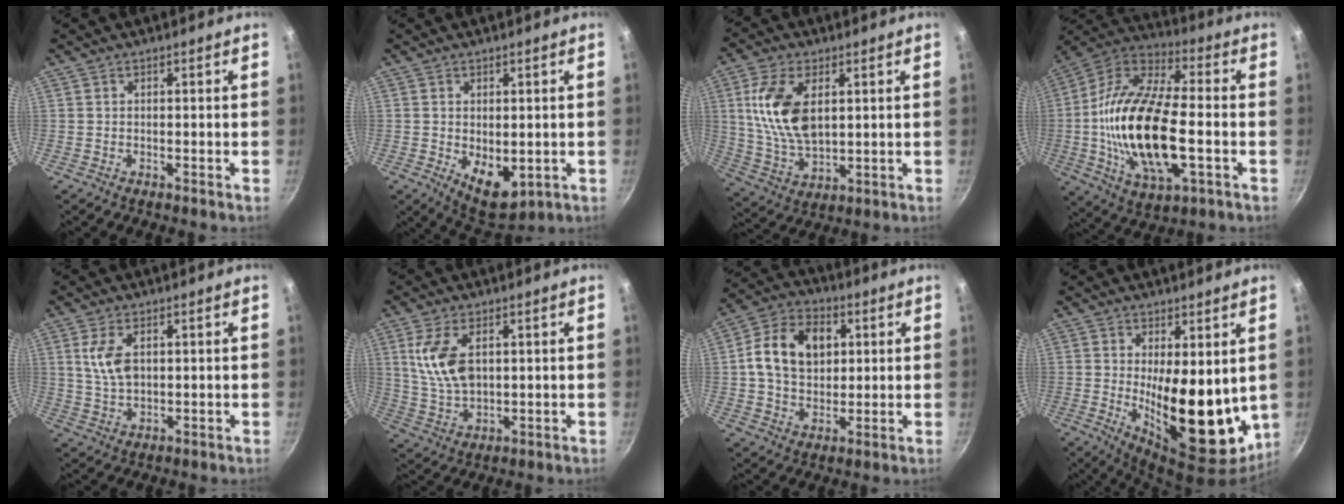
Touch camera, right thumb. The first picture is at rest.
{"total": 8.0, "force": [-0.9, 4.8, 6.3], "torque": [-0.076, -0.017, 0.003]}
{"total": 13.8, "force": [3.4, 7.7, 11.0], "torque": [-0.205, -0.017, 0.072]}
{"total": 24.3, "force": [-3.2, 10.9, 21.5], "torque": [-0.415, 0.023, -0.068]}
{"total": 6.5, "force": [1.7, 3.7, 5.1], "torque": [-0.093, -0.008, 0.034]}
{"total": 10.0, "force": [2.7, 5.6, 7.8], "torque": [-0.149, -0.017, 0.059]}
{"total": 14.1, "force": [3.0, 10.3, 9.1], "torque": [-0.142, 0.008, 0.040]}
{"total": 17.0, "force": [0.7, 7.2, 15.4], "torque": [-0.190, -0.040, 0.027]}